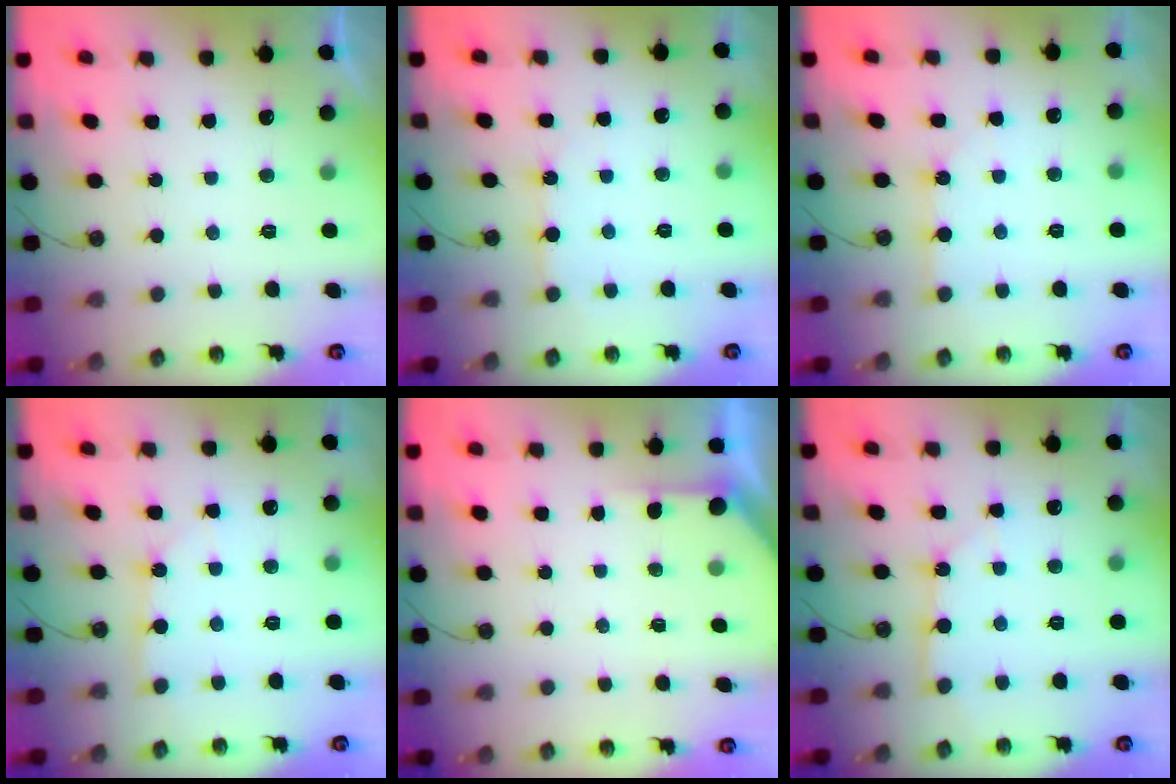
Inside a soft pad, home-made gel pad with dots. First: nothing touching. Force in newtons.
{"total": 5.0, "press": 5.0, "slide": 0.3}
{"total": 2.8, "press": 2.8, "slide": 0.2}
{"total": 3.1, "press": 3.0, "slide": 0.4}
{"total": 1.2, "press": 1.2, "slide": 0.1}
{"total": 3.4, "press": 3.4, "slide": 0.3}